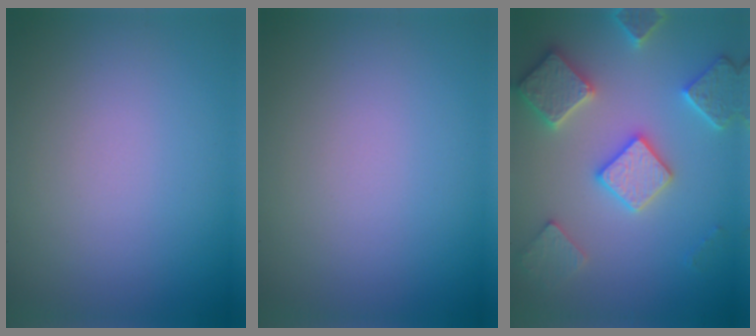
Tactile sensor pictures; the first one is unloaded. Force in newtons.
{"total": 0.0}
{"total": 5.7, "press": 5.6, "slide": 1.2}